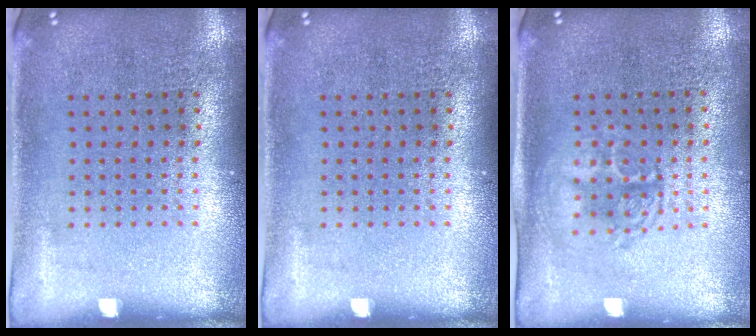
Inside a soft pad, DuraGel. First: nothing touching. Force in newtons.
{"total": 0.0}
{"total": 1.4, "press": 1.3, "slide": 0.5}